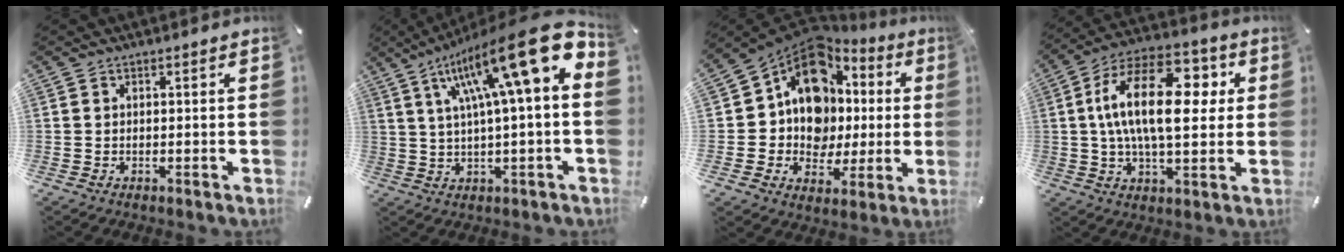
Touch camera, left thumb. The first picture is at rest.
{"total": 21.8, "force": [9.6, 3.7, 19.2], "torque": [-0.326, -0.065, 0.149]}
{"total": 14.1, "force": [3.8, 11.6, 7.0], "torque": [-0.135, -0.050, 0.071]}
{"total": 20.4, "force": [3.5, 10.4, 17.2], "torque": [-0.321, 0.003, 0.049]}